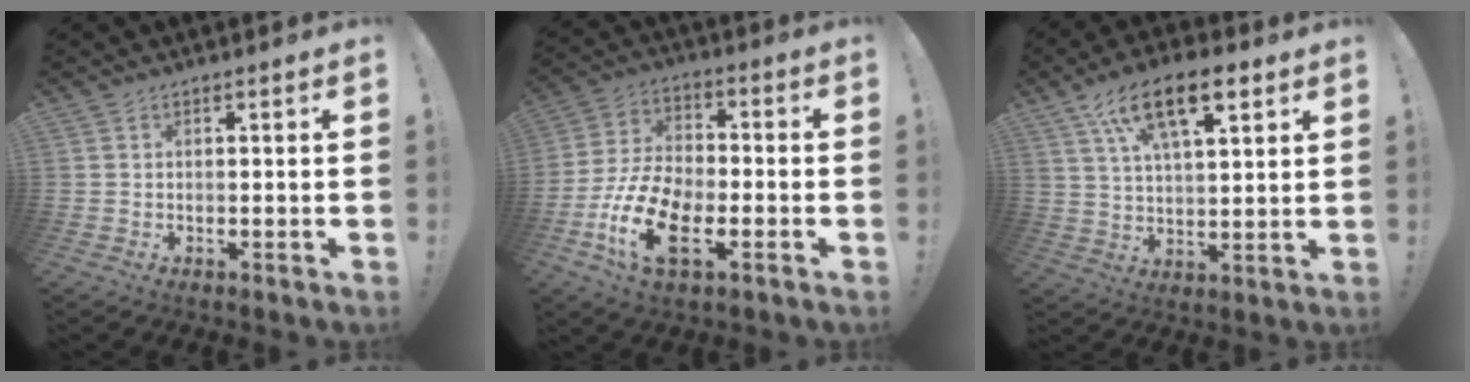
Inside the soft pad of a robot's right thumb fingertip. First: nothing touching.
{"total": 16.7, "force": [-6.5, 9.2, 12.3], "torque": [-0.247, 0.028, -0.109]}
{"total": 15.7, "force": [8.1, 6.7, 11.6], "torque": [-0.182, -0.025, 0.137]}